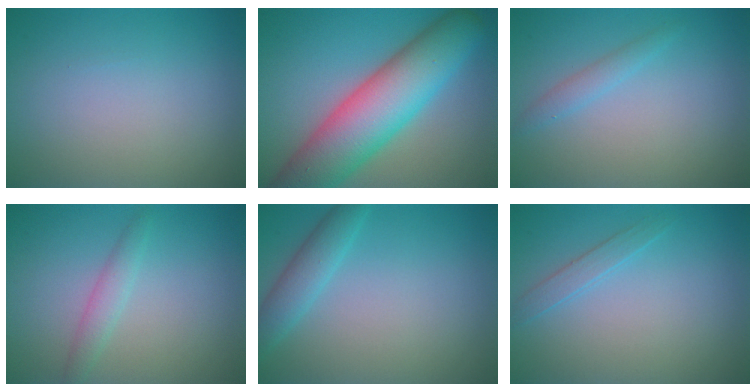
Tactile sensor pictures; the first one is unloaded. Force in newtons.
{"total": 11.0, "press": 11.0, "slide": 0.5}
{"total": 1.3, "press": 1.3, "slide": 0.0}
{"total": 1.7, "press": 1.7, "slide": 0.1}
{"total": 2.6, "press": 2.6, "slide": 0.1}
{"total": 1.4, "press": 1.4, "slide": 0.1}